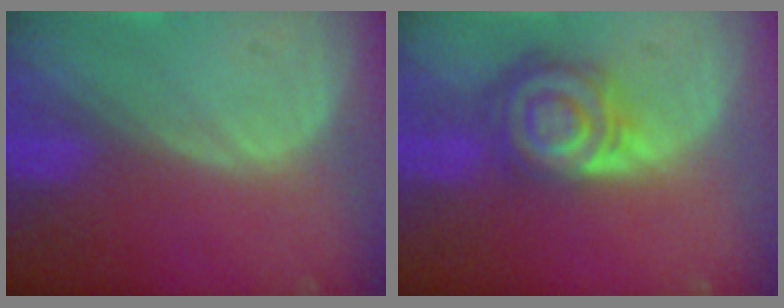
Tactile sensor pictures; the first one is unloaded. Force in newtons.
{"total": 8.2, "press": 7.2, "slide": 3.9}